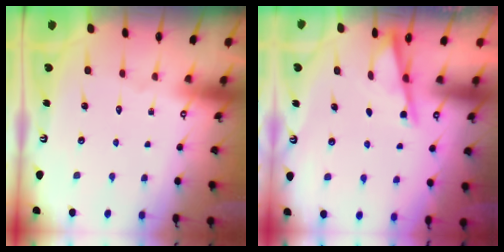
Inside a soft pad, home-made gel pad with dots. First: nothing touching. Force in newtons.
{"total": 2.8, "press": 2.8, "slide": 0.3}